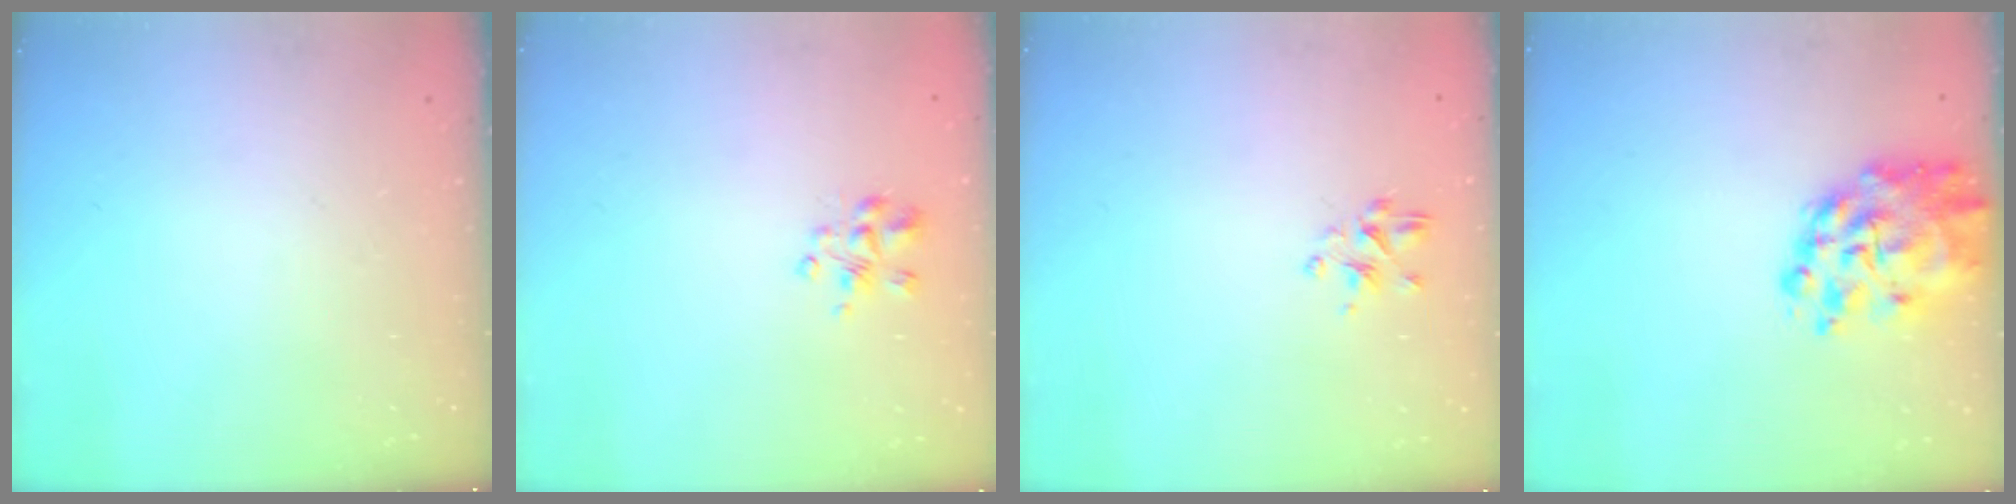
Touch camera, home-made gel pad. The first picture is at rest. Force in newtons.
{"total": 3.2, "press": 3.2, "slide": 0.5}
{"total": 2.8, "press": 2.7, "slide": 0.9}
{"total": 9.9, "press": 9.5, "slide": 2.8}